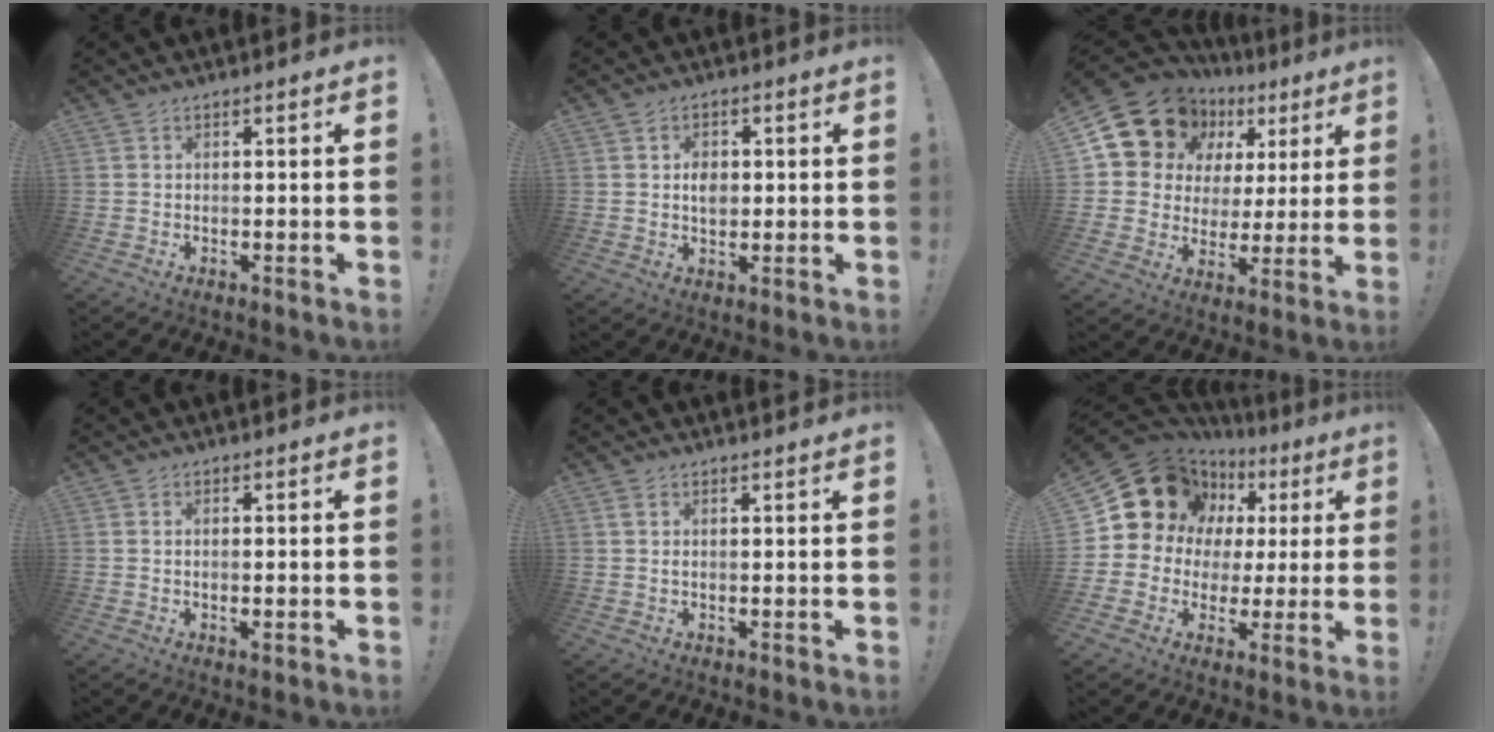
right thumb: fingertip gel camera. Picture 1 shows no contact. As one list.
[{"total": 4.1, "force": [0.2, 3.3, 2.4], "torque": [-0.021, -0.005, -0.002]}, {"total": 15.8, "force": [10.5, 10.4, 5.7], "torque": [-0.094, -0.067, 0.207]}, {"total": 1.4, "force": [0.1, 0.5, 1.3], "torque": [-0.021, 0.001, 0.001]}, {"total": 1.3, "force": [1.0, 0.2, 0.7], "torque": [-0.001, -0.006, 0.017]}, {"total": 16.1, "force": [8.3, 12.0, 6.7], "torque": [-0.100, -0.057, 0.177]}]